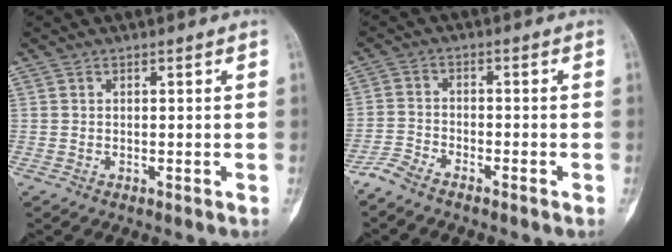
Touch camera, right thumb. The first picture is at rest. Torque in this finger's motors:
{"motor_torque": [1.16, 0.63, 1.03, -1.03, 0.29]}